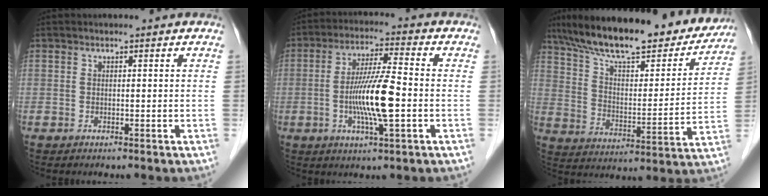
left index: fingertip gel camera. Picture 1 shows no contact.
{"total": 10.2, "force": [-1.8, 0.6, 10.0], "torque": [-0.195, -0.008, -0.039]}
{"total": 25.6, "force": [21.4, 6.2, 12.7], "torque": [-0.205, 0.004, 0.308]}